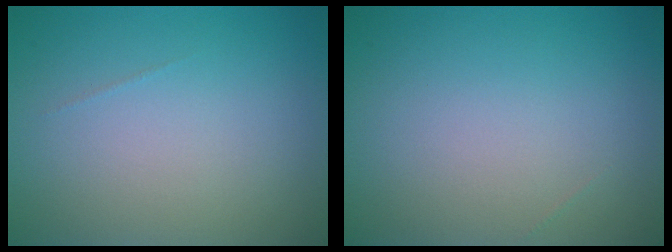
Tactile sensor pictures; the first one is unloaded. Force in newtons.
{"total": 0.0}